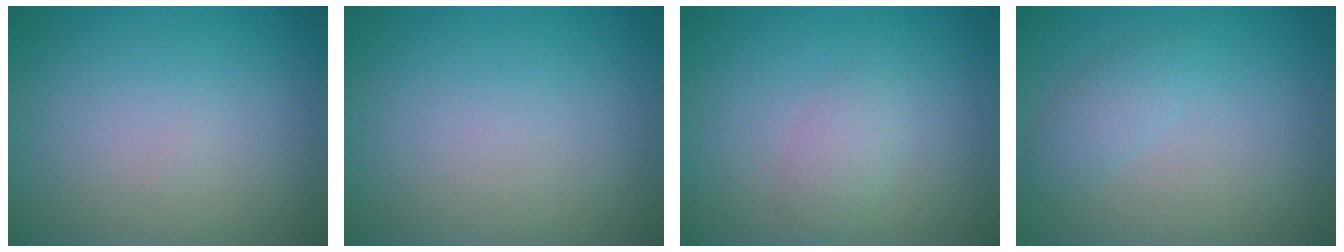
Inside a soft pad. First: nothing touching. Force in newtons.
{"total": 0.0}
{"total": 1.6, "press": 1.6, "slide": 0.0}
{"total": 1.6, "press": 1.6, "slide": 0.0}